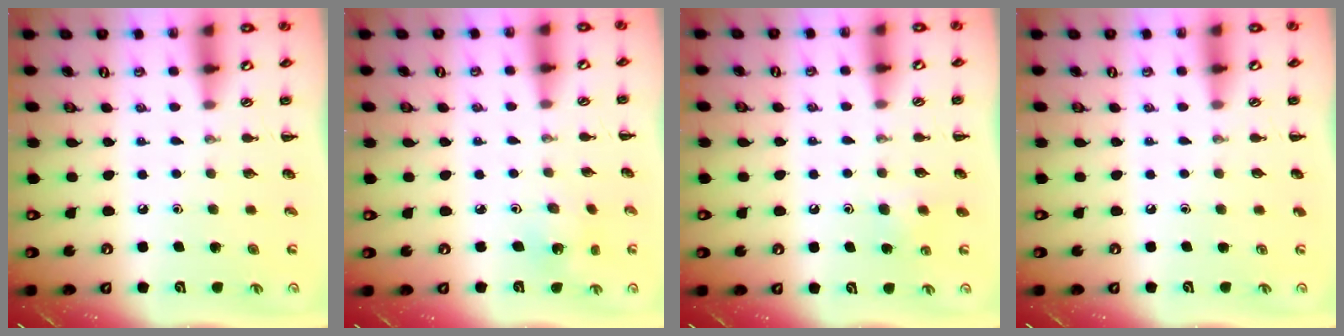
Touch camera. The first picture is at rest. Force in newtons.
{"total": 2.3, "press": 2.2, "slide": 0.7}
{"total": 3.6, "press": 3.3, "slide": 1.4}
{"total": 0.0}